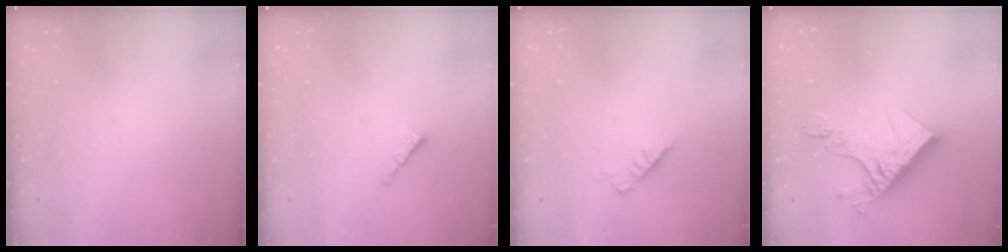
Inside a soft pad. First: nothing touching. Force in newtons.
{"total": 1.6, "press": 1.6, "slide": 0.0}
{"total": 3.0, "press": 2.9, "slide": 0.8}
{"total": 16.9, "press": 16.8, "slide": 1.6}